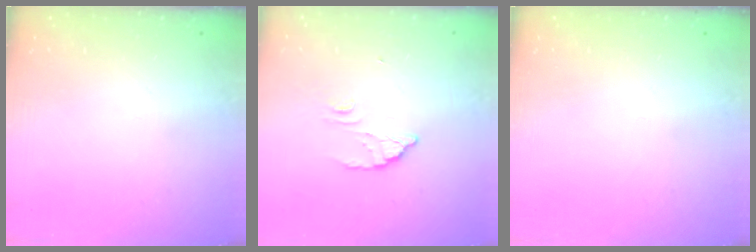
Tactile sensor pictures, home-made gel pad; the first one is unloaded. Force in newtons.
{"total": 3.6, "press": 3.6, "slide": 0.2}
{"total": 0.0}